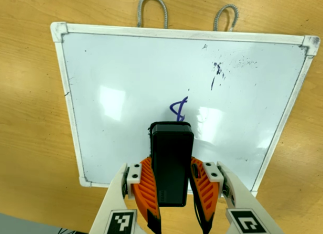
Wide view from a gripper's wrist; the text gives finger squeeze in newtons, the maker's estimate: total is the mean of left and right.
{"total": 10.2, "left": 8.5, "right": 11.8}